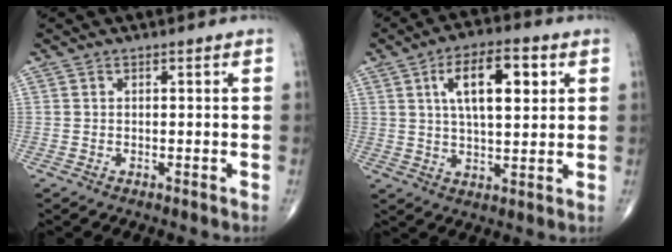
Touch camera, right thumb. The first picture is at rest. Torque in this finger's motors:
{"motor_torque": [-0.40, 2.62, 1.10, 0.34, 0.39]}